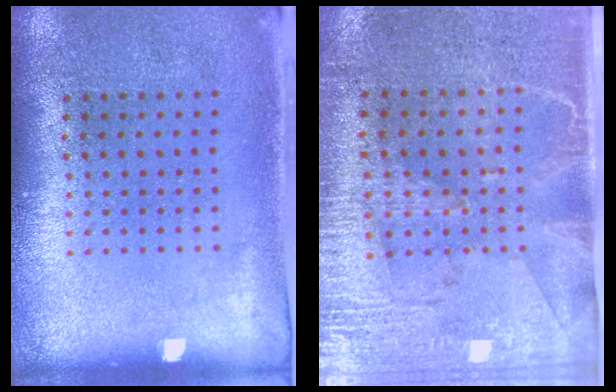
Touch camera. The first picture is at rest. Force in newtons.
{"total": 3.0, "press": 2.7, "slide": 1.3}